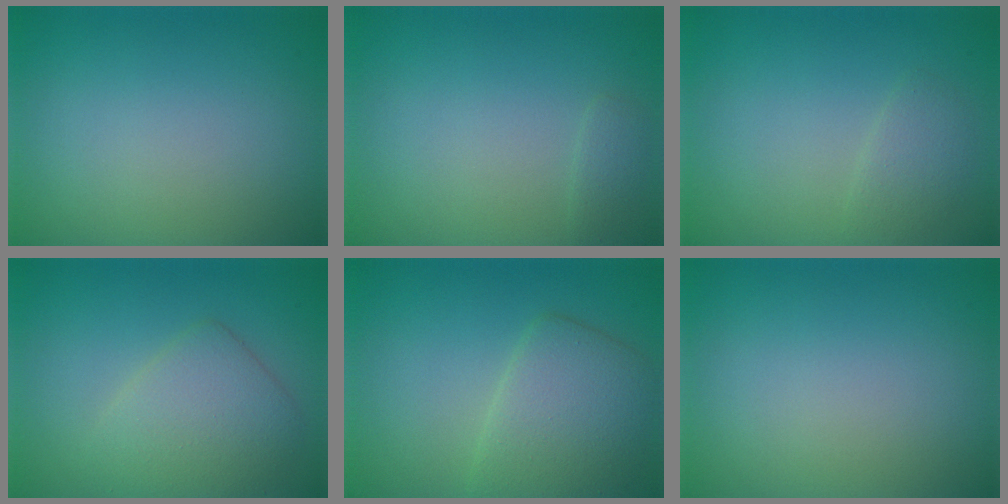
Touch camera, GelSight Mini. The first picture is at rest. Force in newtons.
{"total": 0.9, "press": 0.9, "slide": 0.0}
{"total": 1.5, "press": 1.5, "slide": 0.1}
{"total": 4.3, "press": 4.3, "slide": 0.2}
{"total": 4.7, "press": 4.7, "slide": 0.3}
{"total": 0.0}